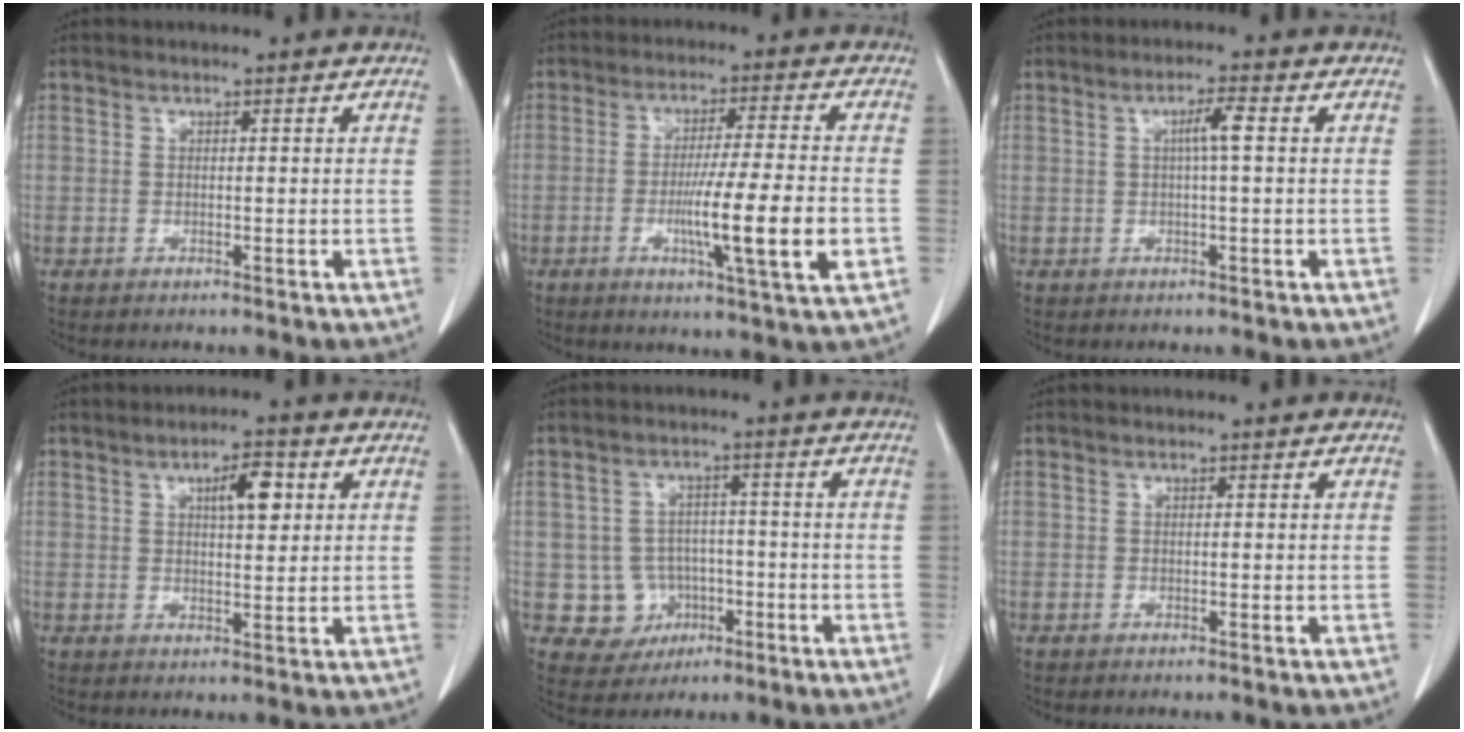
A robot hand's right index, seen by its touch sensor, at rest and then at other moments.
{"total": 12.2, "force": [-2.9, -0.4, 11.9], "torque": [-0.198, -0.019, -0.053]}
{"total": 3.0, "force": [0.5, 0.0, 2.9], "torque": [-0.052, 0.003, 0.007]}
{"total": 5.2, "force": [1.9, 1.6, 4.6], "torque": [-0.075, 0.005, 0.032]}
{"total": 6.4, "force": [-1.5, 6.2, 1.0], "torque": [-0.012, 0.011, -0.011]}
{"total": 0.0}